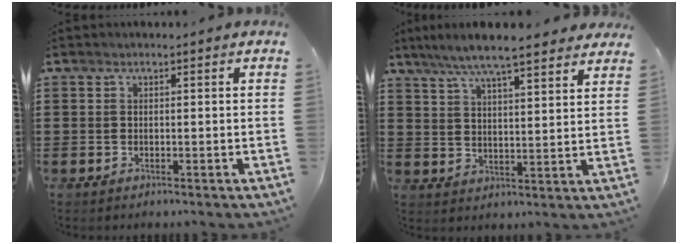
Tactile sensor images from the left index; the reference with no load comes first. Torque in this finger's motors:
{"motor_torque": [2.14, 0.00, 0.56, 0.21]}